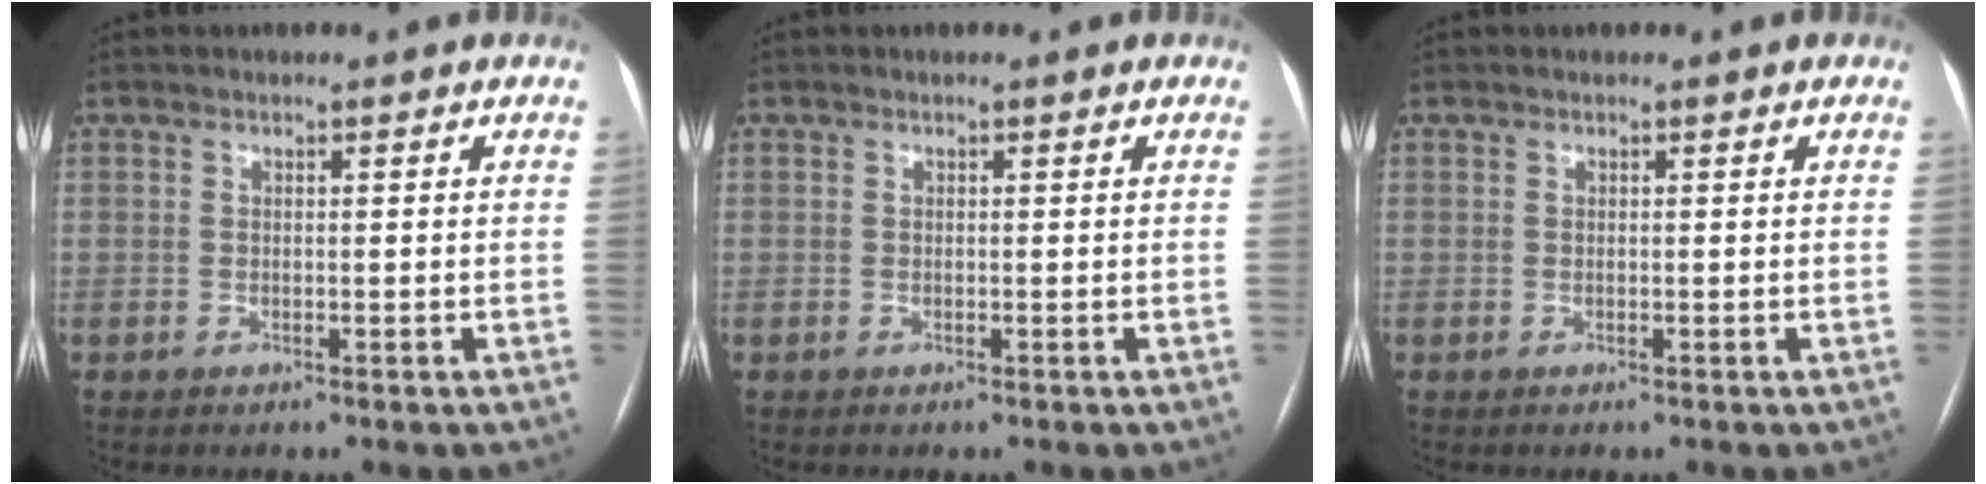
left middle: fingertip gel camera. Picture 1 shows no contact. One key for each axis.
{"total": 0.0}
{"total": 0.0}